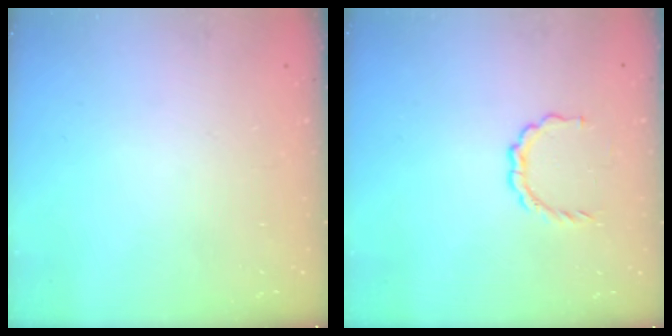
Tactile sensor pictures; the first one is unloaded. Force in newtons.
{"total": 4.6, "press": 4.6, "slide": 0.5}